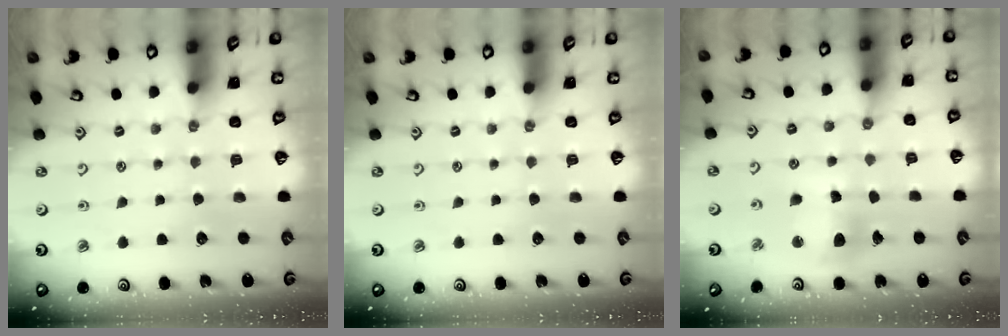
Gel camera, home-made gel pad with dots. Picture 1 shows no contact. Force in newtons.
{"total": 0.0}
{"total": 11.6, "press": 11.5, "slide": 1.4}